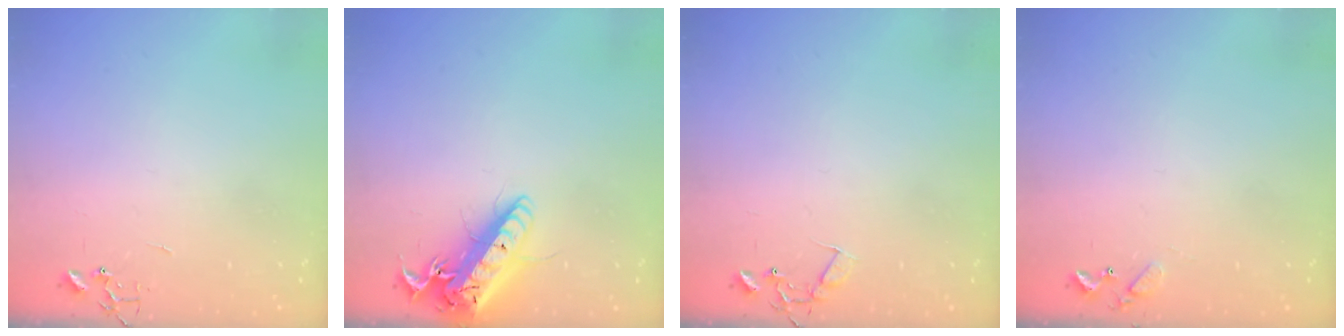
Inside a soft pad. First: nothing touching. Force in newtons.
{"total": 19.7, "press": 19.5, "slide": 2.7}
{"total": 7.1, "press": 7.1, "slide": 0.5}
{"total": 5.5, "press": 5.5, "slide": 0.4}